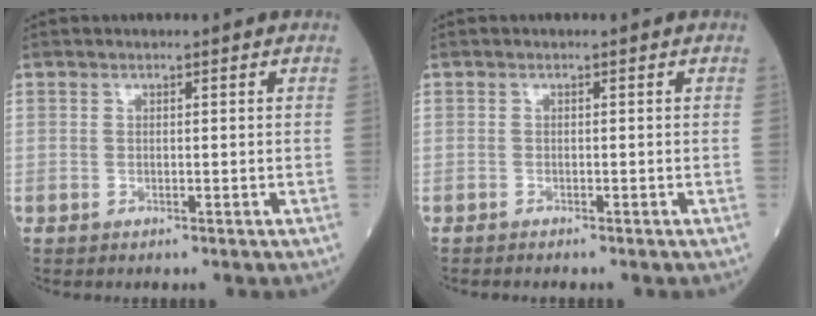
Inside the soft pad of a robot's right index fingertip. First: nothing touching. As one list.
[{"total": 0.8, "force": [-0.8, 0.0, 0.3], "torque": [-0.006, -0.001, -0.012]}]